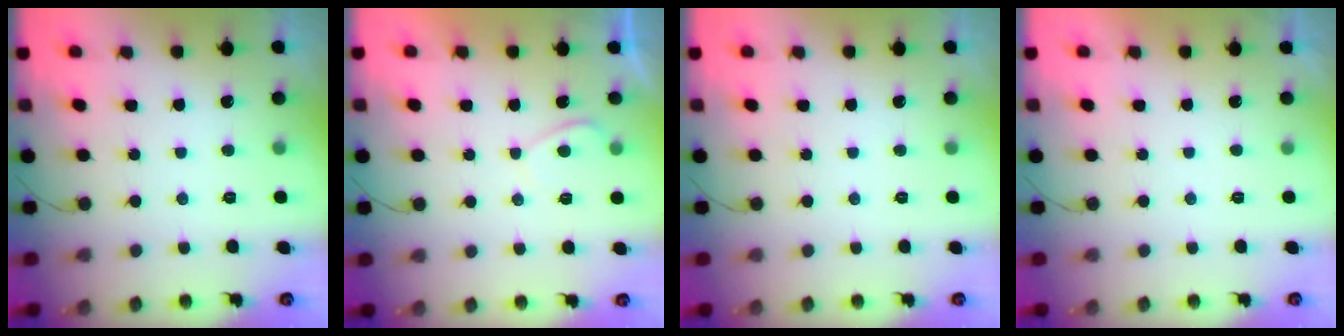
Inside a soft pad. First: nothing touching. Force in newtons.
{"total": 1.0, "press": 0.8, "slide": 0.6}
{"total": 0.0}
{"total": 2.2, "press": 2.2, "slide": 0.3}